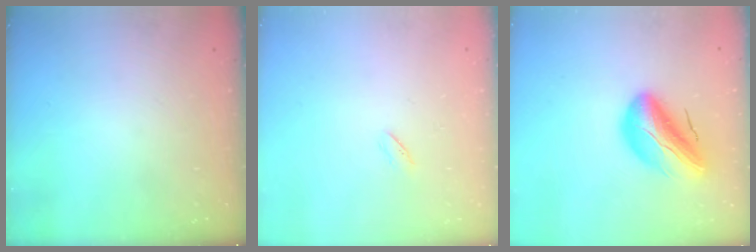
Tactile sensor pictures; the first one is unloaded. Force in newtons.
{"total": 2.0, "press": 1.9, "slide": 0.7}
{"total": 16.2, "press": 15.7, "slide": 4.0}